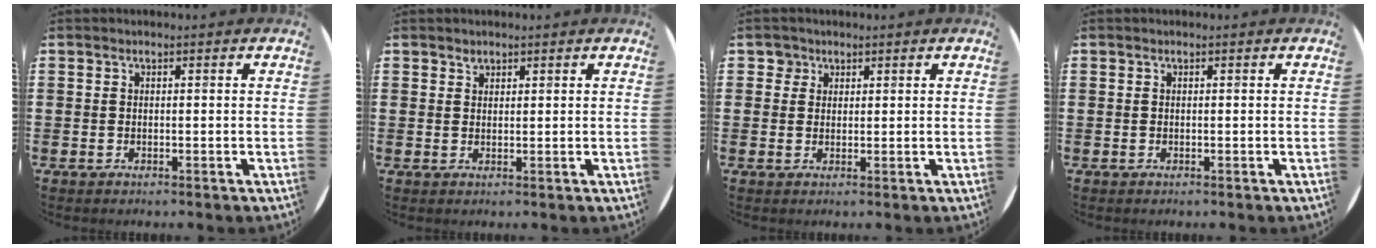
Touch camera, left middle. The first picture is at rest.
{"total": 1.0, "force": [0.9, 0.4, -0.1], "torque": [0.008, -0.001, 0.017]}
{"total": 2.1, "force": [1.4, 1.5, 0.2], "torque": [0.009, 0.000, 0.024]}
{"total": 0.0}